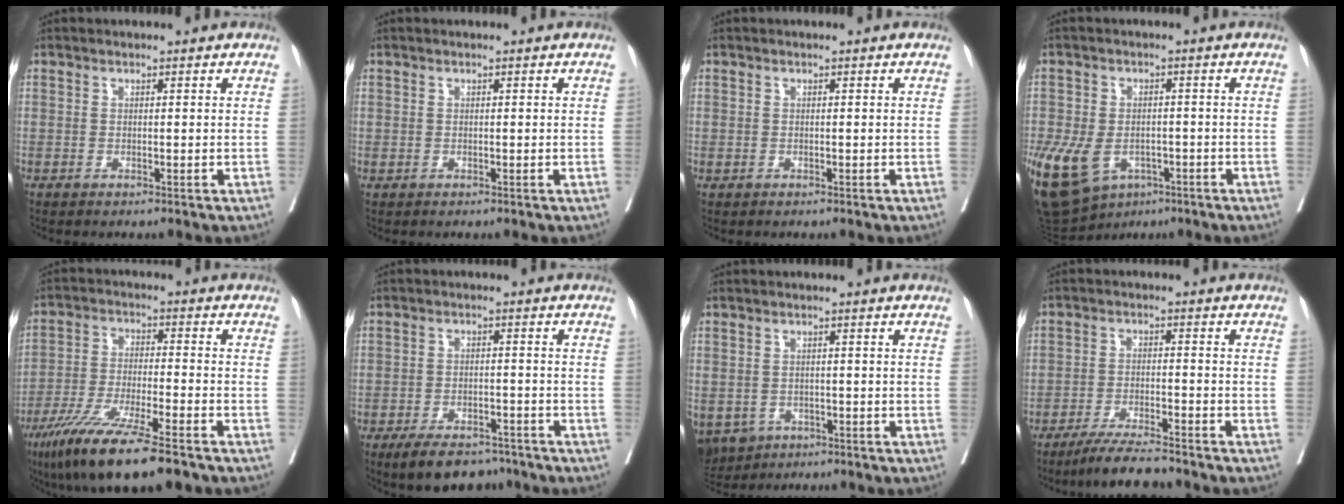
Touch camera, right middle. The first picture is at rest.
{"total": 0.0}
{"total": 0.0}
{"total": 18.4, "force": [-8.1, 12.9, 10.3], "torque": [-0.274, -0.010, -0.120]}
{"total": 14.5, "force": [-10.2, 1.2, 10.2], "torque": [-0.191, -0.046, -0.177]}
{"total": 8.5, "force": [-6.8, 3.5, 3.7], "torque": [-0.050, -0.001, -0.107]}
{"total": 8.2, "force": [-4.2, 6.5, 2.8], "torque": [-0.074, -0.007, -0.055]}
{"total": 7.1, "force": [-6.4, 0.0, 3.2], "torque": [-0.050, -0.021, -0.112]}